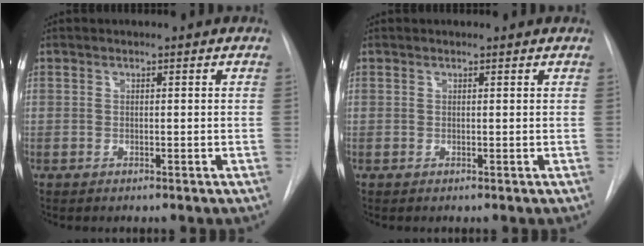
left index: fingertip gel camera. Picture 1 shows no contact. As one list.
[{"total": 0.0}]